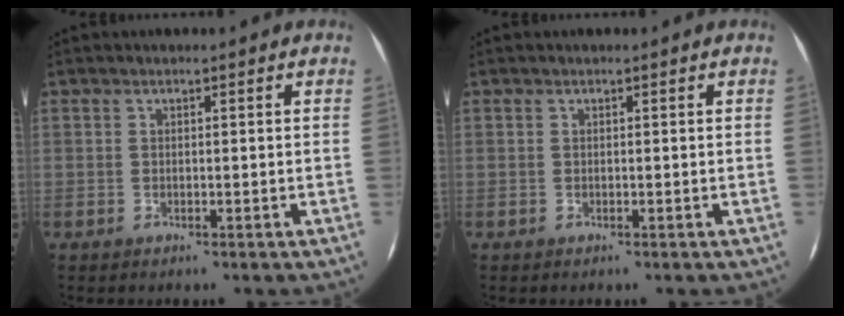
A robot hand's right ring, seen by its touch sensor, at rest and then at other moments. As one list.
[{"total": 0.0}]